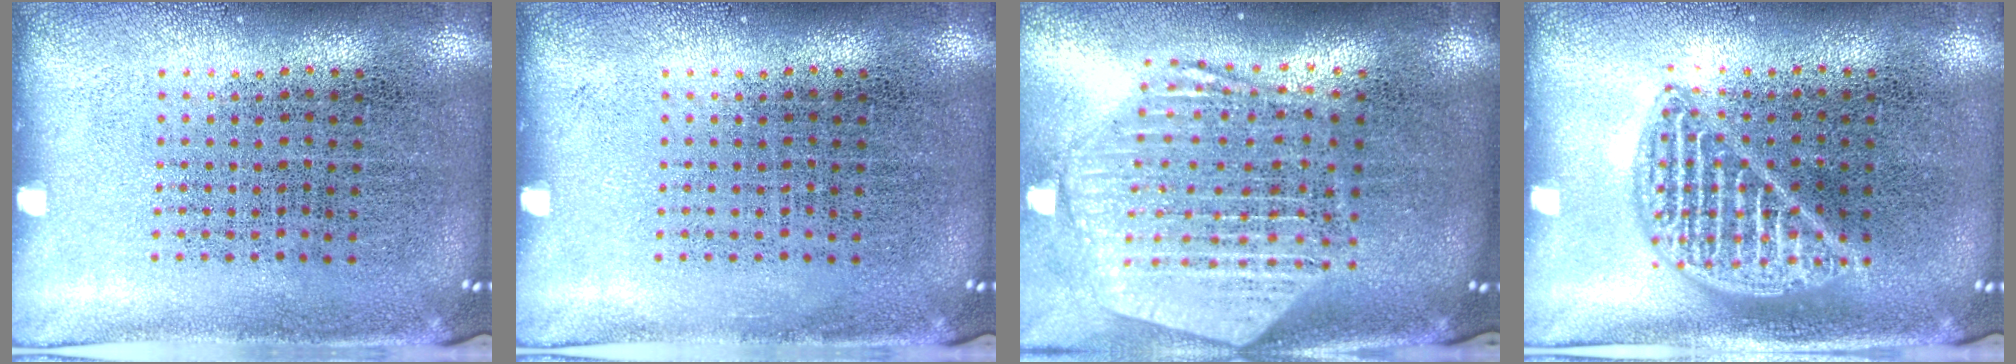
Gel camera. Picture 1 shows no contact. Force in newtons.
{"total": 0.0}
{"total": 2.6, "press": 2.1, "slide": 1.5}
{"total": 1.5, "press": 1.5, "slide": 0.2}